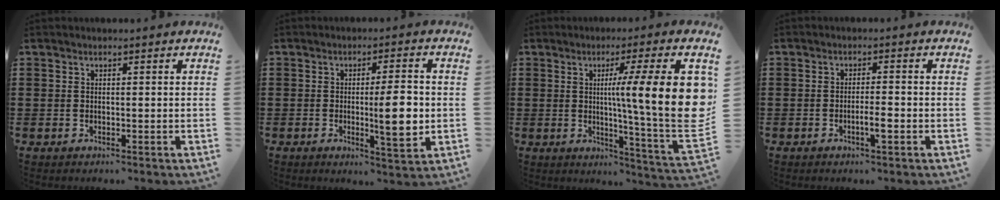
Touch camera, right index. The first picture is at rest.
{"total": 7.7, "force": [-0.6, 1.6, 7.5], "torque": [-0.103, -0.014, -0.013]}
{"total": 15.2, "force": [3.0, 1.6, 14.8], "torque": [-0.227, -0.020, 0.042]}
{"total": 2.7, "force": [-1.1, 0.3, 2.4], "torque": [-0.042, 0.002, -0.021]}